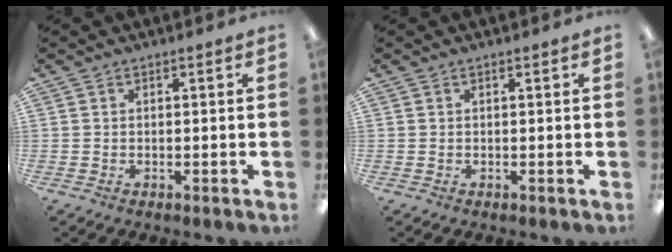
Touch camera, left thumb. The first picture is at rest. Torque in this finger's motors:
{"motor_torque": [0.00, 0.00, -0.13, 0.13, 0.00]}